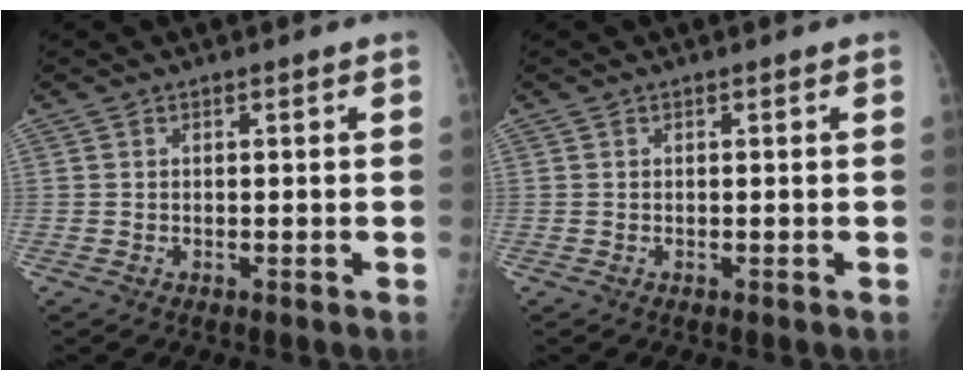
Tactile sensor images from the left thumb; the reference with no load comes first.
{"total": 0.0}